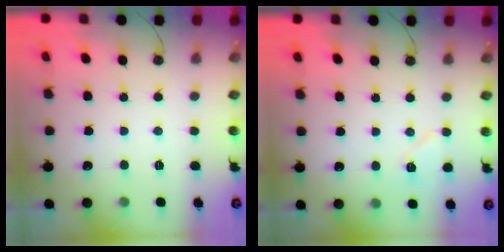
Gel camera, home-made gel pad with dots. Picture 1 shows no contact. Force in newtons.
{"total": 6.7, "press": 6.4, "slide": 2.1}